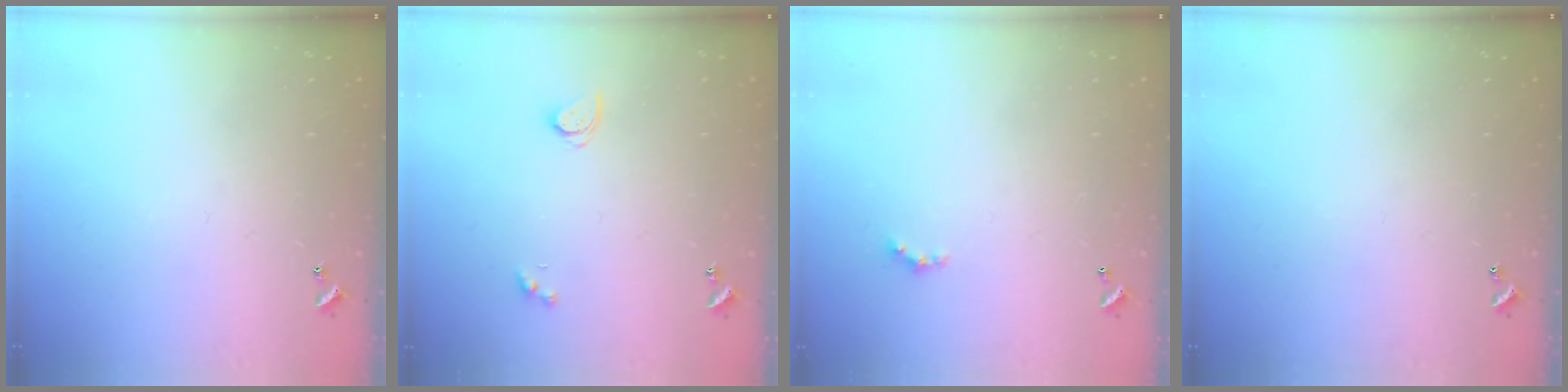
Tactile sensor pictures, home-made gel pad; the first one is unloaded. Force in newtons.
{"total": 2.6, "press": 2.6, "slide": 0.3}
{"total": 1.6, "press": 1.6, "slide": 0.4}
{"total": 0.0}